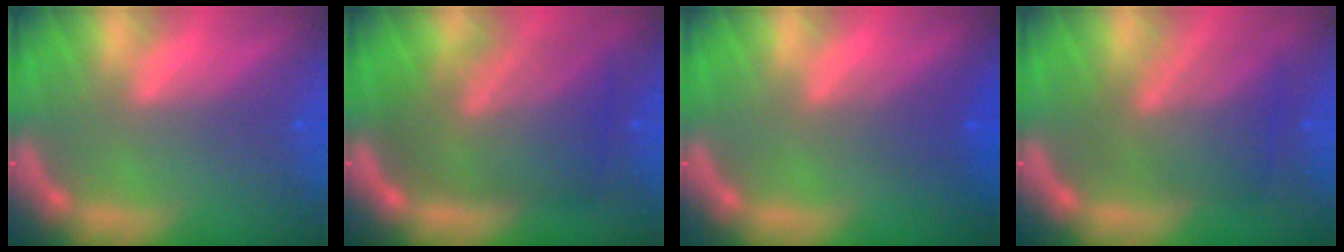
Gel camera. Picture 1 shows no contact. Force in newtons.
{"total": 9.5}
{"total": 2.5}
{"total": 6.5}